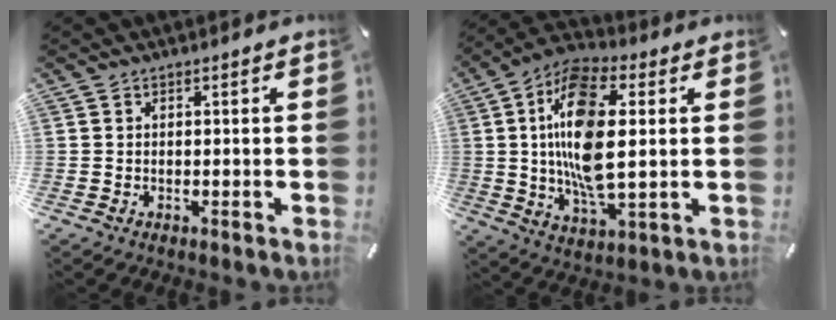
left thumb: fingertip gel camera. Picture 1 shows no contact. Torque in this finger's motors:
{"motor_torque": [0.46, 1.08, 1.43, 0.69, 0.22]}